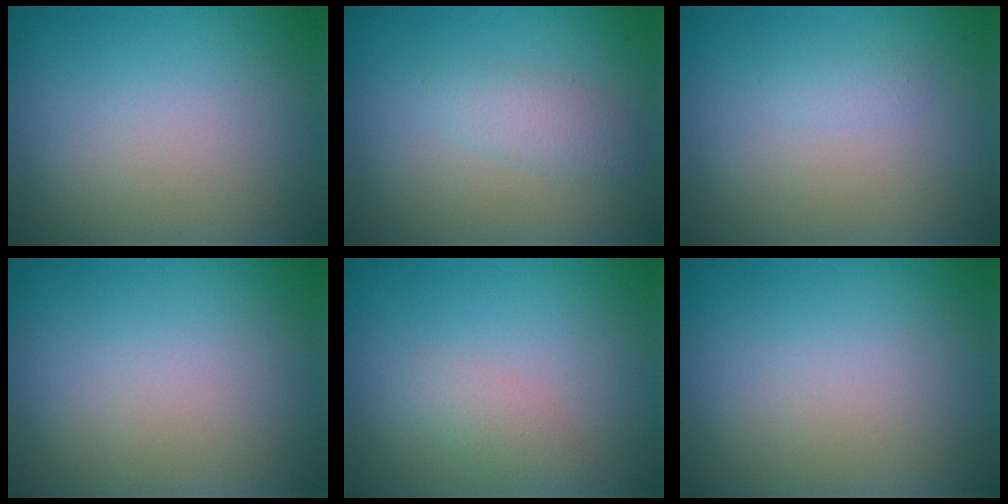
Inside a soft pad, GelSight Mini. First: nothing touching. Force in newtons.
{"total": 2.0, "press": 2.0, "slide": 0.1}
{"total": 0.7, "press": 0.7, "slide": 0.0}
{"total": 0.0}
{"total": 1.5, "press": 1.5, "slide": 0.1}
{"total": 0.0}